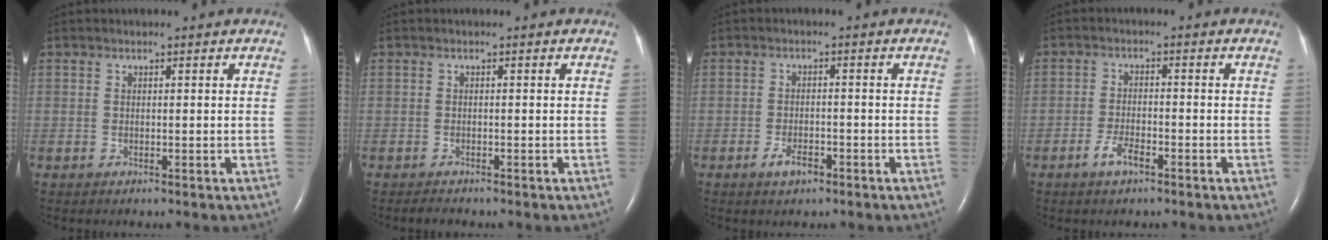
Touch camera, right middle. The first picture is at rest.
{"total": 0.9, "force": [-0.8, 0.1, 0.2], "torque": [-0.012, -0.003, -0.011]}
{"total": 3.0, "force": [-1.8, 1.3, 2.0], "torque": [-0.041, 0.001, -0.031]}
{"total": 3.3, "force": [-2.1, 1.0, 2.4], "torque": [-0.050, 0.001, -0.041]}